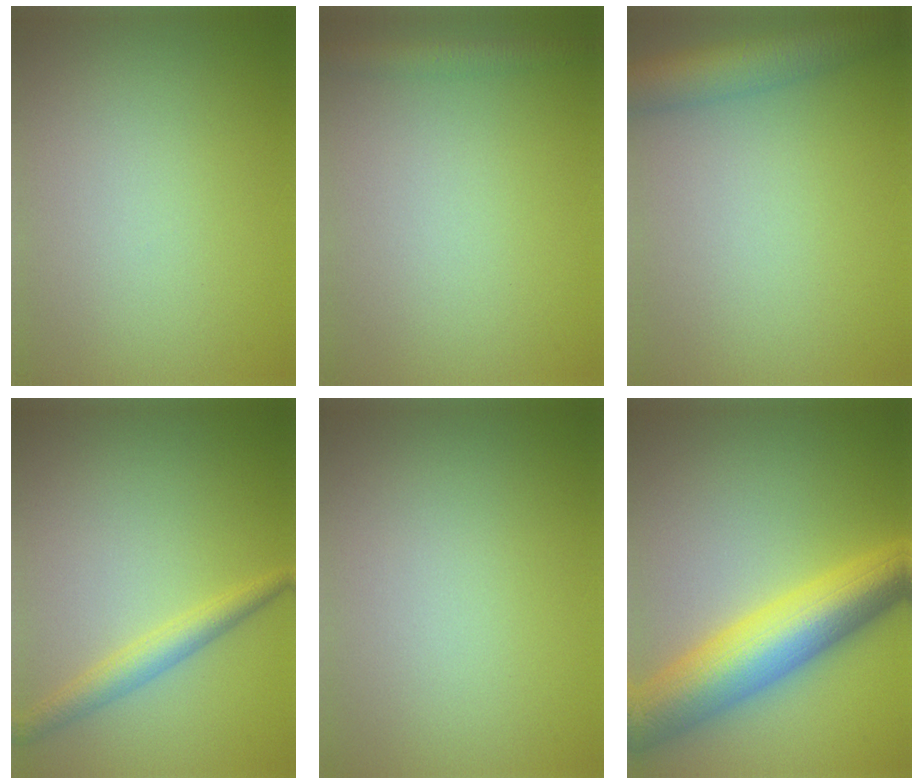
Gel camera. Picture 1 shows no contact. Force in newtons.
{"total": 2.1, "press": 2.1, "slide": 0.1}
{"total": 5.3, "press": 5.3, "slide": 0.3}
{"total": 2.5, "press": 2.5, "slide": 0.1}
{"total": 0.0}
{"total": 10.1, "press": 10.1, "slide": 0.1}